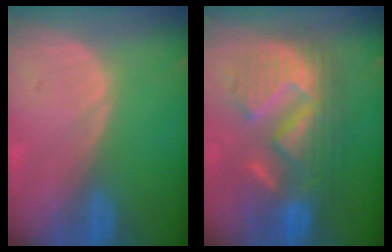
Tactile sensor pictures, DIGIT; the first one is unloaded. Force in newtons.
{"total": 11.5, "press": 11.4, "slide": 1.0}